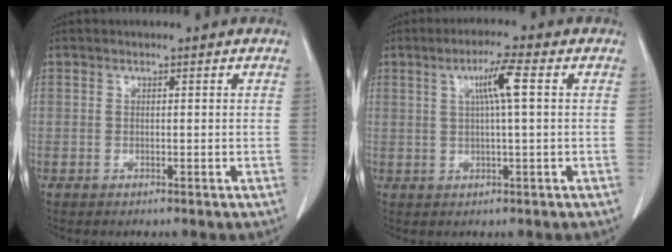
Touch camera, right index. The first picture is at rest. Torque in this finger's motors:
{"motor_torque": [0.68, 0.10, 0.35, 0.05]}